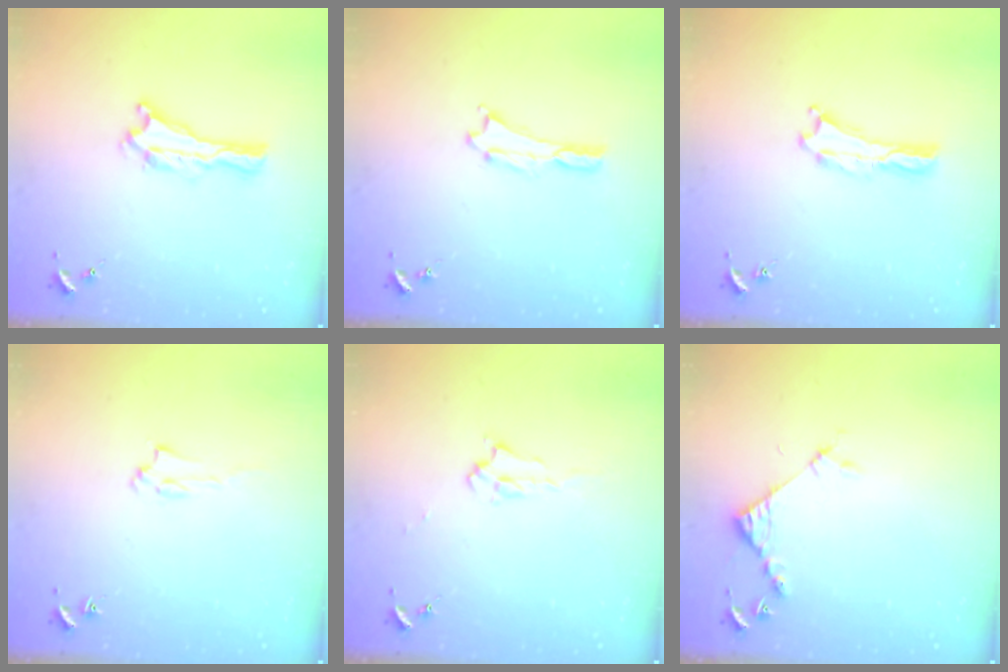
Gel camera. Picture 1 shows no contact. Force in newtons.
{"total": 0.0}
{"total": 0.0}
{"total": 1.6, "press": 1.6, "slide": 0.2}
{"total": 2.2, "press": 2.2, "slide": 0.4}
{"total": 4.5, "press": 4.5, "slide": 0.4}